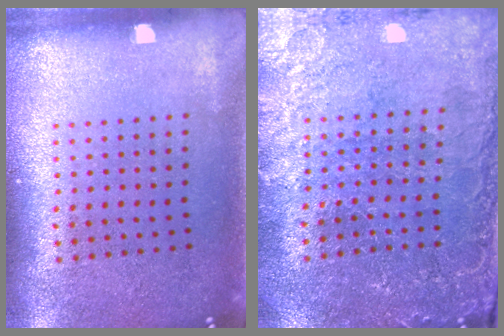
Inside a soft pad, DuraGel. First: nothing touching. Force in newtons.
{"total": 0.7, "press": 0.6, "slide": 0.4}